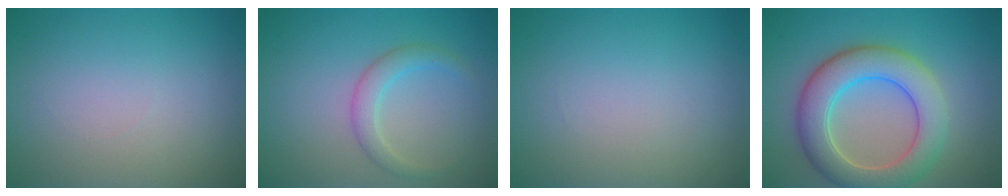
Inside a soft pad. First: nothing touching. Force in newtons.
{"total": 2.3, "press": 2.2, "slide": 0.3}
{"total": 0.0}
{"total": 7.3, "press": 7.3, "slide": 0.7}